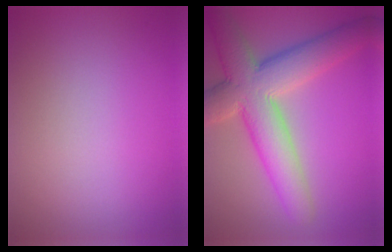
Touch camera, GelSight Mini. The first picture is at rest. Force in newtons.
{"total": 9.3, "press": 9.3, "slide": 0.8}